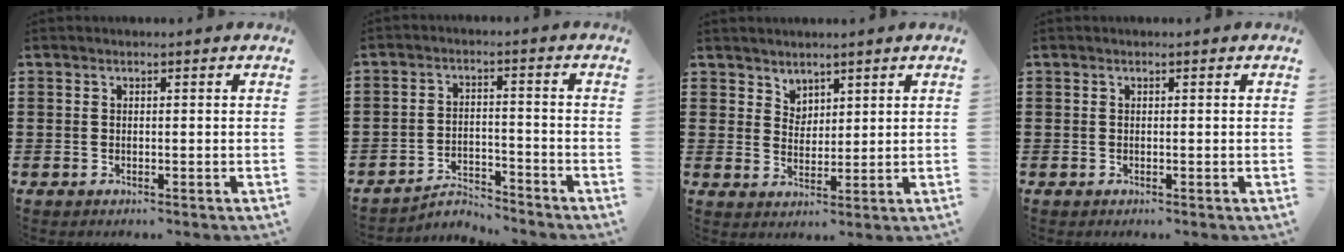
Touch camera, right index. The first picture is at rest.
{"total": 3.8, "force": [-3.7, 0.7, 0.4], "torque": [-0.012, 0.008, -0.078]}
{"total": 3.2, "force": [2.6, 1.9, -0.2], "torque": [-0.008, 0.000, 0.050]}
{"total": 0.0}